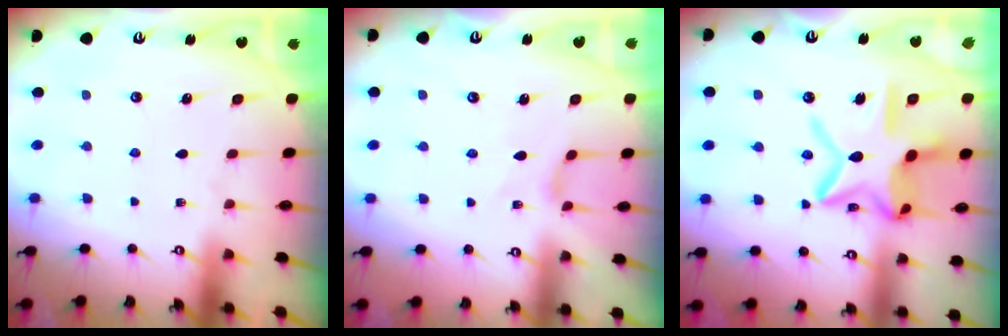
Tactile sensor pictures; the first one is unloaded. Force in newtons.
{"total": 4.0, "press": 3.9, "slide": 0.7}
{"total": 18.1, "press": 18.0, "slide": 1.5}